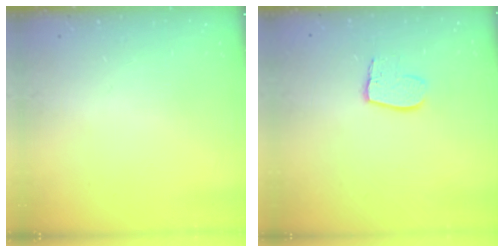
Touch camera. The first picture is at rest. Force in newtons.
{"total": 8.3, "press": 8.3, "slide": 0.7}